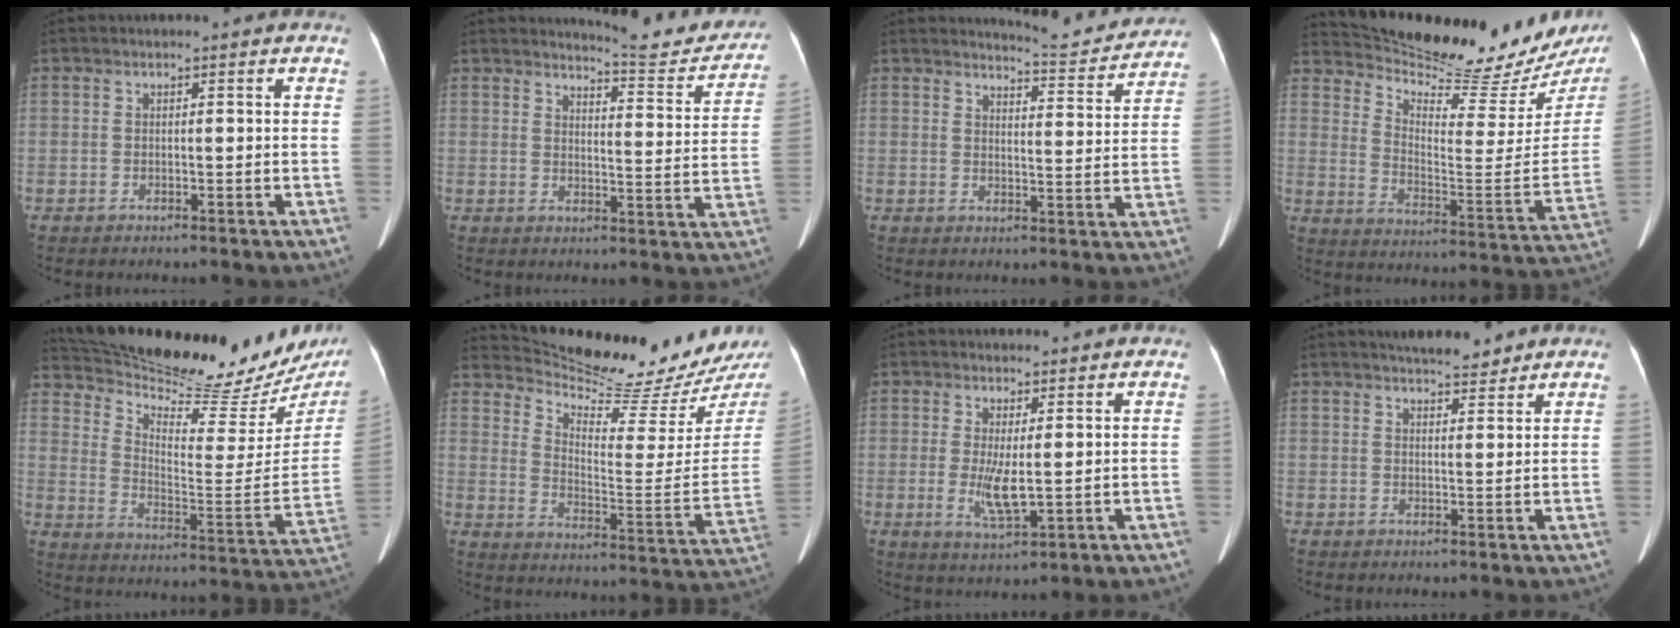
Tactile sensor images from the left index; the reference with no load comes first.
{"total": 10.7, "force": [10.5, 0.9, 1.7], "torque": [-0.014, -0.039, 0.120]}
{"total": 8.0, "force": [8.0, 0.2, 0.4], "torque": [-0.009, -0.018, 0.098]}
{"total": 25.3, "force": [23.1, 3.1, 9.9], "torque": [-0.162, -0.090, 0.311]}
{"total": 29.3, "force": [26.4, 4.5, 11.8], "torque": [-0.199, -0.093, 0.355]}
{"total": 20.7, "force": [19.6, 0.1, 6.9], "torque": [-0.116, -0.098, 0.273]}
{"total": 4.6, "force": [0.1, 0.9, 4.5], "torque": [-0.090, -0.014, 0.007]}
{"total": 5.4, "force": [4.8, 1.3, 2.1], "torque": [-0.028, 0.009, 0.068]}